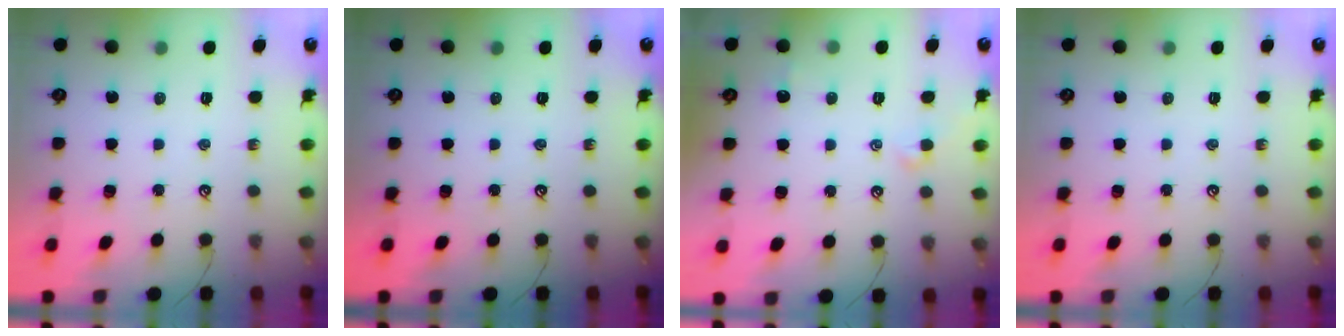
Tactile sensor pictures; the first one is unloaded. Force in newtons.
{"total": 0.0}
{"total": 1.4, "press": 1.3, "slide": 0.5}
{"total": 0.0}